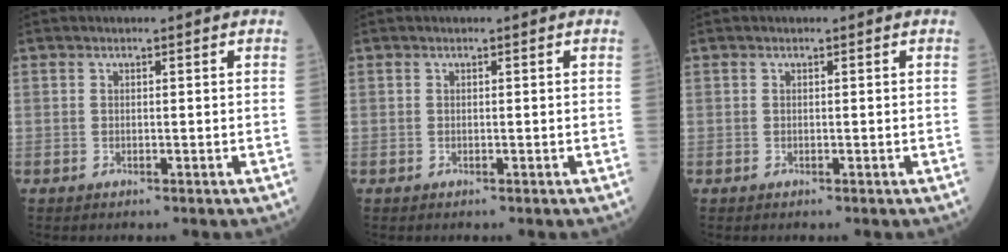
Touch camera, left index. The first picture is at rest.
{"total": 0.0}
{"total": 0.0}